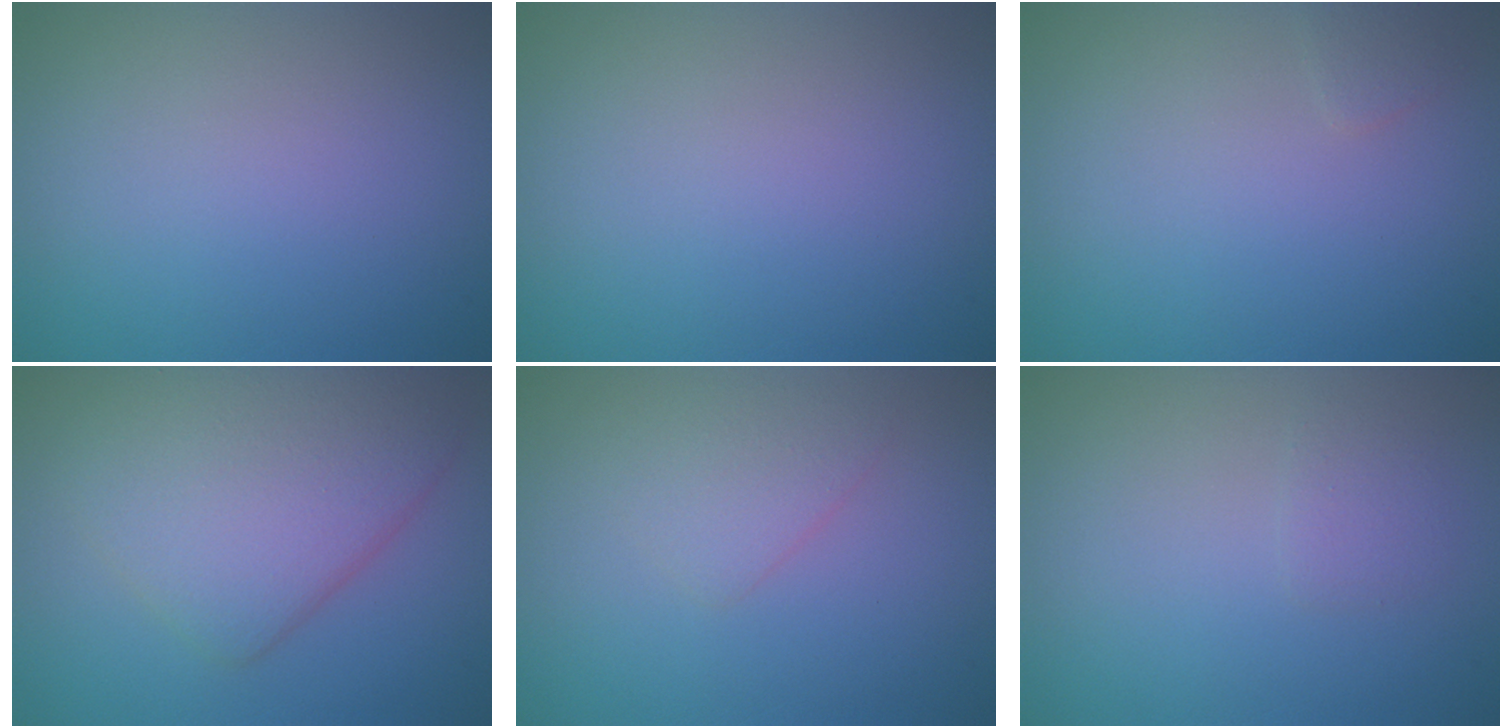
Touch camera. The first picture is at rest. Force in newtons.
{"total": 0.0}
{"total": 0.7, "press": 0.7, "slide": 0.0}
{"total": 6.6, "press": 6.6, "slide": 0.3}
{"total": 1.7, "press": 1.7, "slide": 0.0}
{"total": 1.0, "press": 1.0, "slide": 0.1}